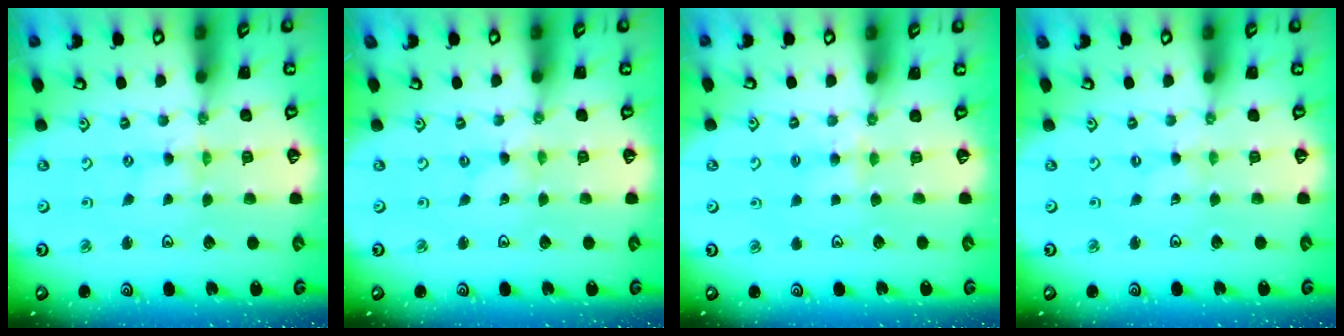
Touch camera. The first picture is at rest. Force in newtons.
{"total": 0.0}
{"total": 3.9, "press": 3.8, "slide": 0.6}
{"total": 0.0}